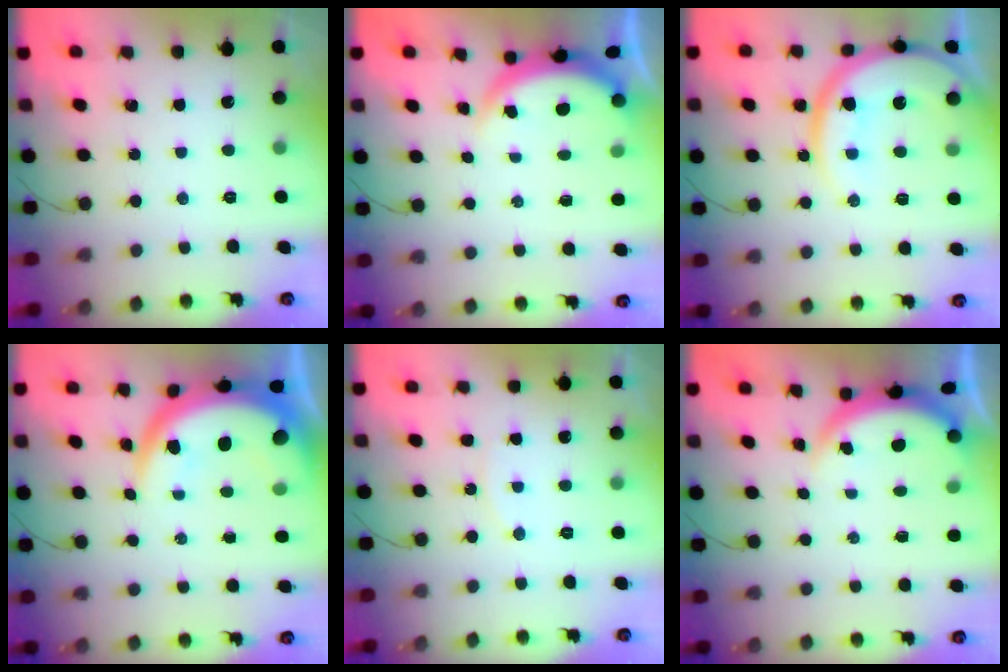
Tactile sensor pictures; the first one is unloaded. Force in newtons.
{"total": 4.3, "press": 4.3, "slide": 0.3}
{"total": 15.8, "press": 15.7, "slide": 2.0}
{"total": 12.7, "press": 12.7, "slide": 1.0}
{"total": 5.7, "press": 5.7, "slide": 0.5}
{"total": 3.9, "press": 3.6, "slide": 1.5}